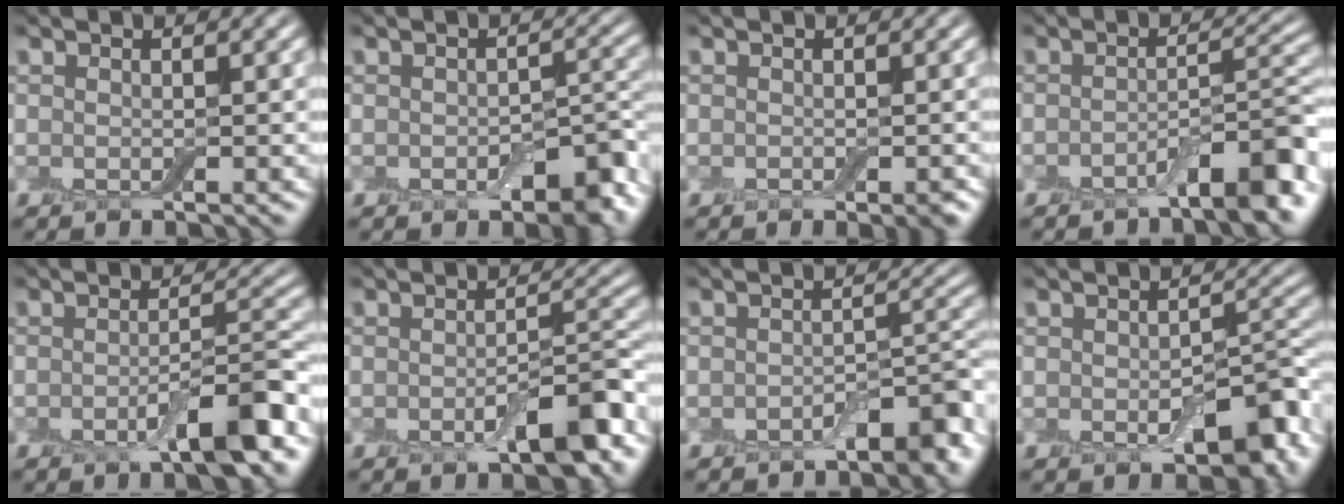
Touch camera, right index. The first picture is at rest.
{"total": 4.5, "force": [-1.8, 2.4, 3.4], "torque": [-0.043, -0.004, -0.024]}
{"total": 1.3, "force": [-0.7, 0.6, 1.0], "torque": [-0.016, -0.004, -0.009]}
{"total": 5.1, "force": [-2.8, 1.3, 4.1], "torque": [-0.058, 0.013, -0.046]}
{"total": 6.0, "force": [-2.5, 1.6, 5.3], "torque": [-0.082, 0.004, -0.042]}
{"total": 5.9, "force": [-2.2, 2.1, 5.0], "torque": [-0.075, 0.002, -0.035]}
{"total": 4.0, "force": [-2.3, 1.7, 2.7], "torque": [-0.034, 0.005, -0.035]}
{"total": 6.2, "force": [-2.1, 3.3, 4.8], "torque": [-0.064, -0.006, -0.026]}